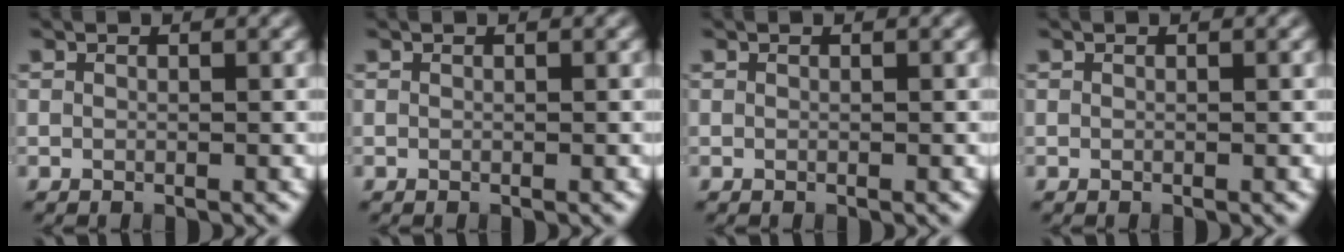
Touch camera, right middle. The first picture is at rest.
{"total": 0.0}
{"total": 0.0}
{"total": 0.0}